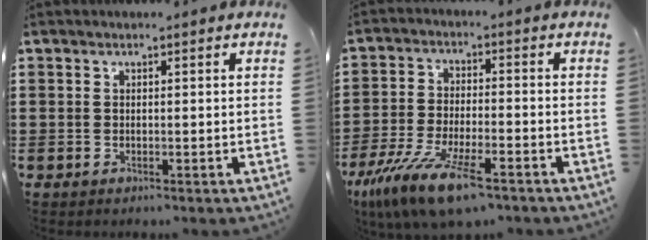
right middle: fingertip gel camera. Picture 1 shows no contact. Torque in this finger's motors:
{"motor_torque": [1.45, -0.69, 0.86, 0.21]}